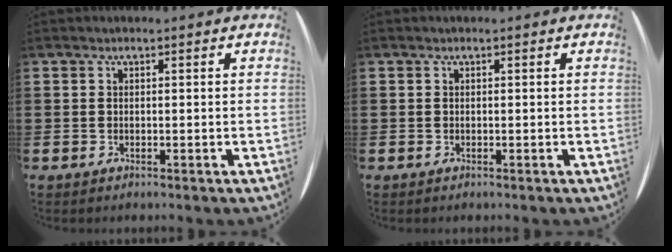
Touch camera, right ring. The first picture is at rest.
{"total": 0.0}